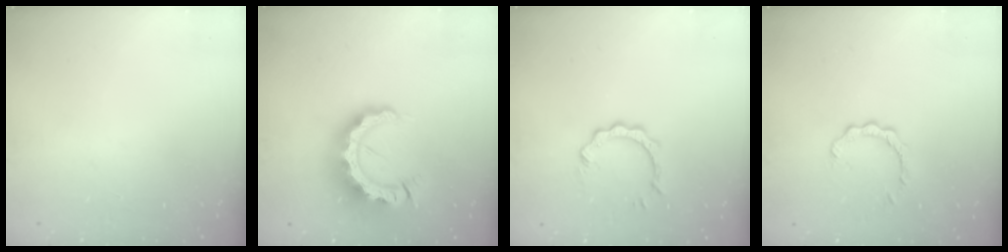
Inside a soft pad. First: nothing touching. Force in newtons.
{"total": 14.6, "press": 14.5, "slide": 1.6}
{"total": 5.7, "press": 5.7, "slide": 0.4}
{"total": 2.5, "press": 2.5, "slide": 0.3}